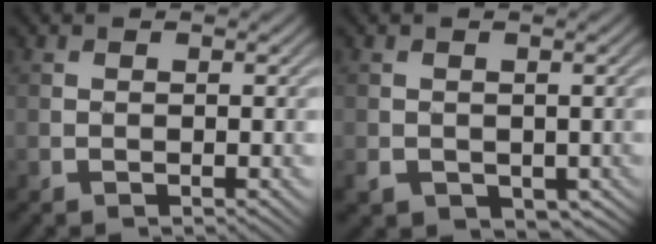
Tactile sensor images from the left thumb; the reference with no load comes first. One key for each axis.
{"total": 3.0, "fx": -0.8, "fy": 2.5, "fz": 1.4, "tx": -0.040, "ty": -0.017, "tz": -0.013}